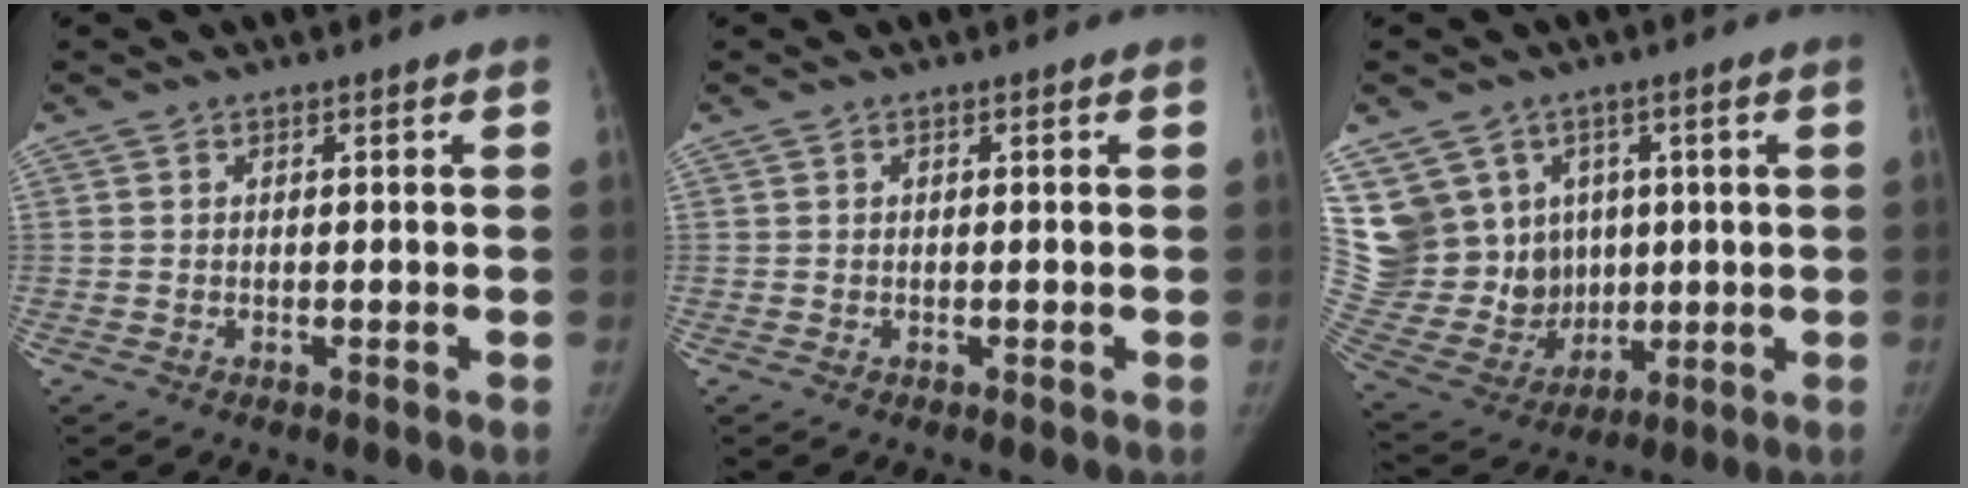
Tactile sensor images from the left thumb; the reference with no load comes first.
{"total": 0.0}
{"total": 19.9, "force": [5.3, 17.1, 8.7], "torque": [-0.170, 0.022, 0.143]}